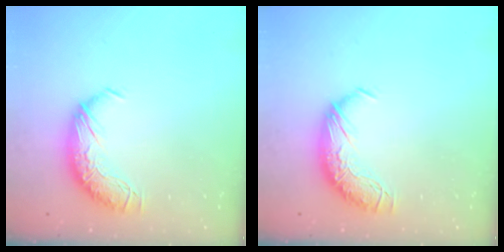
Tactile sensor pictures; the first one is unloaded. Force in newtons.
{"total": 0.0}